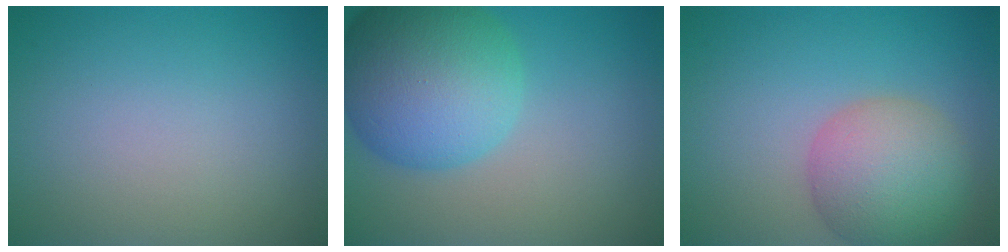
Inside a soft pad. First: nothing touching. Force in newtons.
{"total": 10.4, "press": 10.3, "slide": 0.3}
{"total": 6.8, "press": 6.8, "slide": 0.2}